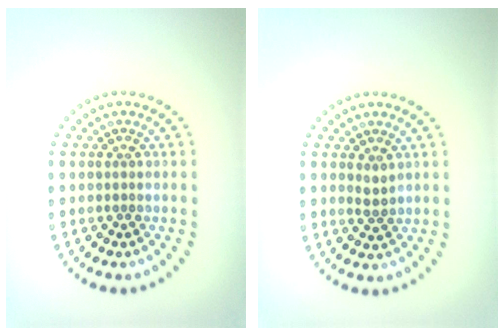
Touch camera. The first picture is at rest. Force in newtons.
{"total": 1.0, "press": 0.8, "slide": 0.6}